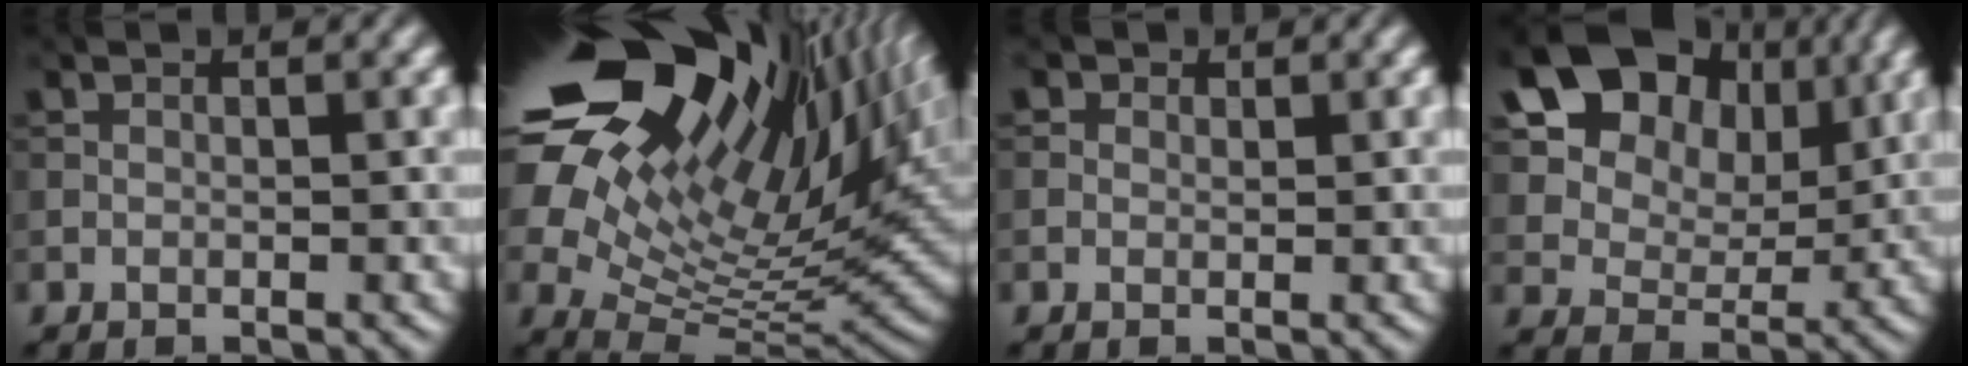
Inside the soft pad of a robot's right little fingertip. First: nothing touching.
{"total": 22.2, "force": [10.0, 10.7, 16.8], "torque": [-0.283, 0.031, 0.169]}
{"total": 0.8, "force": [0.3, 0.7, 0.2], "torque": [-0.002, -0.002, -0.001]}
{"total": 18.7, "force": [8.7, 13.9, 9.0], "torque": [-0.206, 0.025, 0.180]}